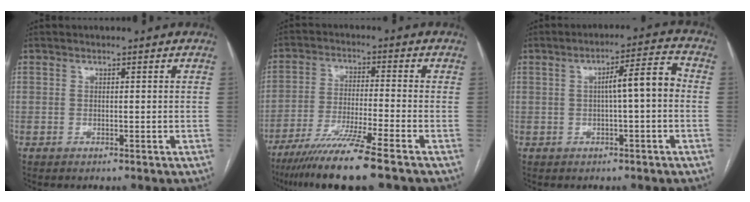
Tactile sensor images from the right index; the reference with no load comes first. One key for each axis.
{"total": 11.5, "fx": -8.4, "fy": -1.1, "fz": 7.8, "tx": -0.138, "ty": -0.036, "tz": -0.147}
{"total": 6.5, "fx": -0.1, "fy": 0.6, "fz": 6.4, "tx": -0.096, "ty": 0.021, "tz": -0.002}